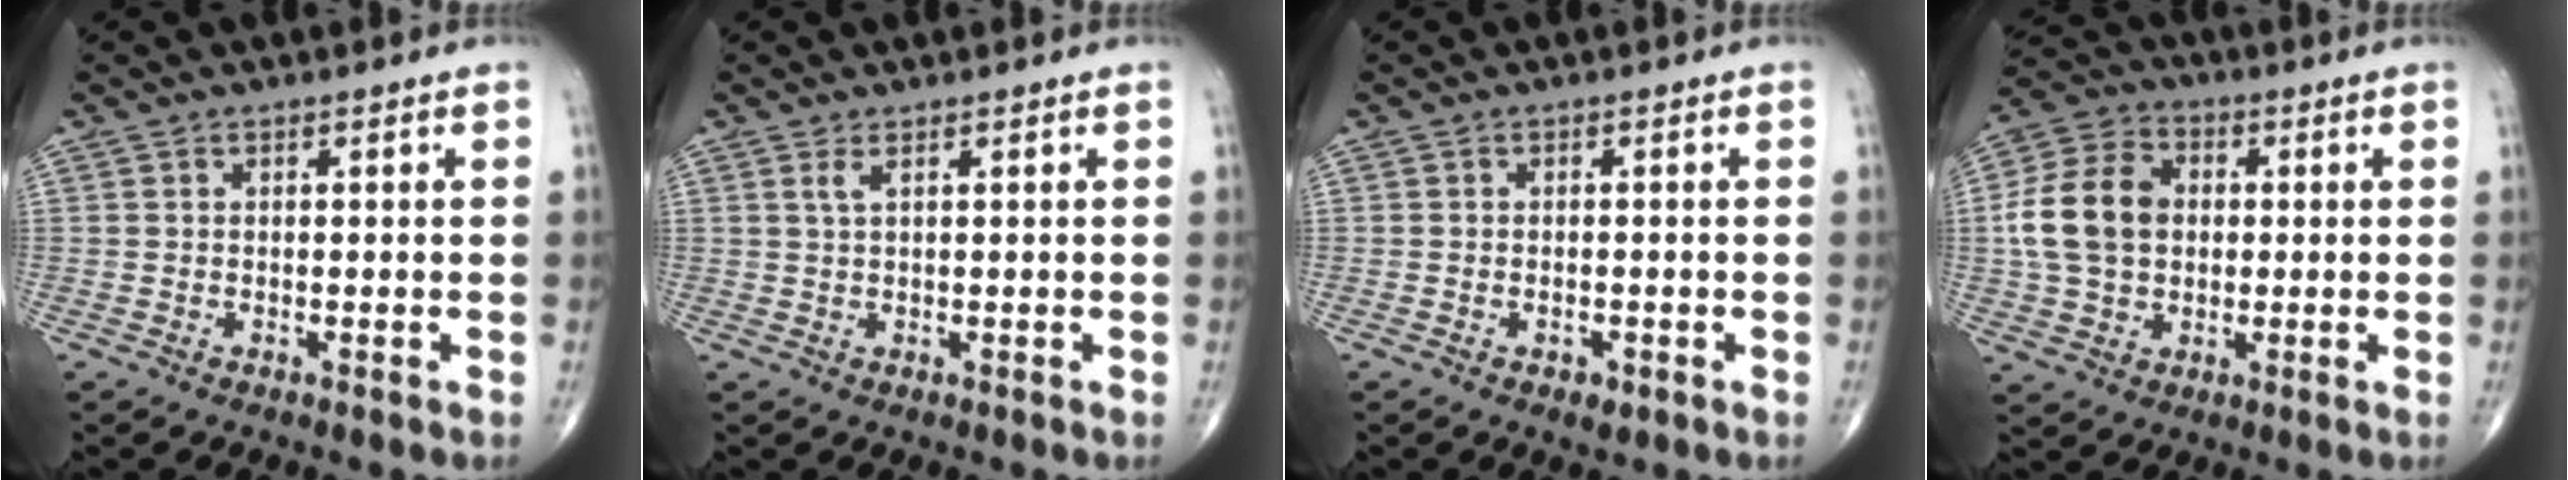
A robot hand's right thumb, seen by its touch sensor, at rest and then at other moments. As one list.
[{"total": 1.3, "force": [0.7, 0.2, 1.1], "torque": [-0.029, 0.002, 0.017]}, {"total": 2.0, "force": [-0.9, 1.1, 1.4], "torque": [-0.019, 0.004, -0.009]}, {"total": 13.2, "force": [0.7, 9.9, 8.7], "torque": [-0.150, 0.021, 0.009]}]